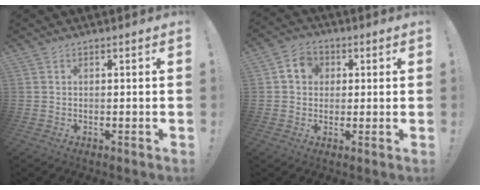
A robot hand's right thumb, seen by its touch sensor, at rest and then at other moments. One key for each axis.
{"total": 6.8, "fx": 1.7, "fy": 5.9, "fz": 3.0, "tx": -0.045, "ty": 0.008, "tz": 0.034}